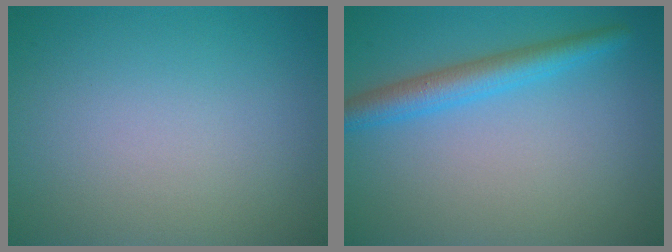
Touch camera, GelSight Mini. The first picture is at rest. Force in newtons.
{"total": 3.4, "press": 3.4, "slide": 0.1}